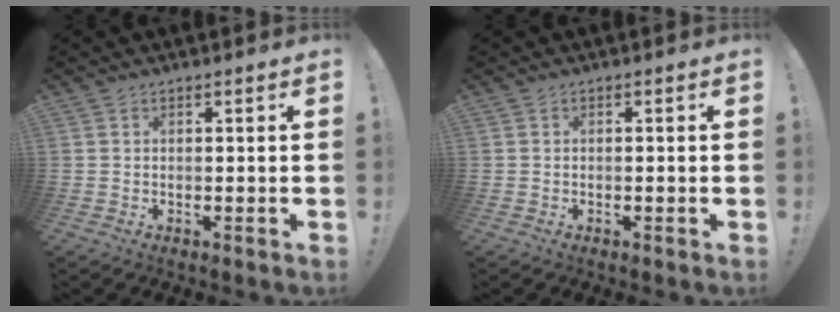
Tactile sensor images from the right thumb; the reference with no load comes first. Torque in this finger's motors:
{"motor_torque": [0.13, -0.02, 0.39, -0.12, 0.02]}